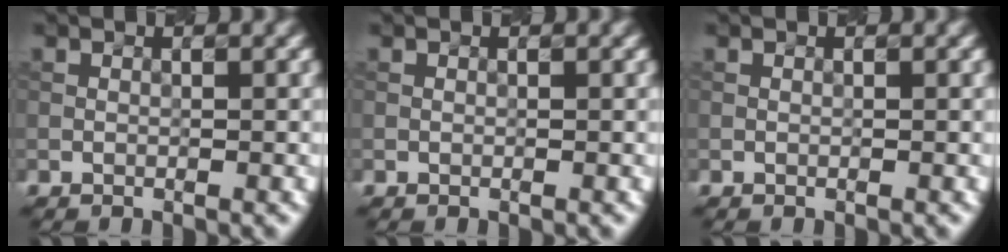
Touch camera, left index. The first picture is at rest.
{"total": 0.0}
{"total": 0.0}